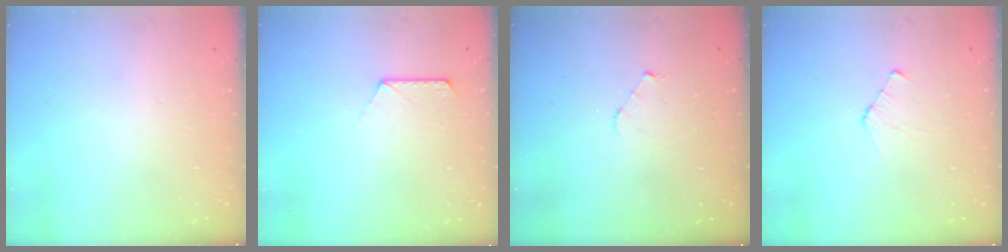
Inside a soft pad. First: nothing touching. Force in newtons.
{"total": 7.0, "press": 7.0, "slide": 0.7}
{"total": 4.0, "press": 3.9, "slide": 0.4}
{"total": 5.0, "press": 5.0, "slide": 0.5}